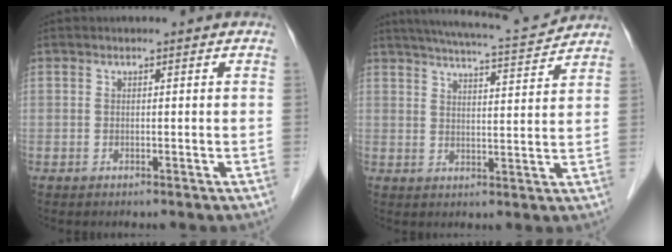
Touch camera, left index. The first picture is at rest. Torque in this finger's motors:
{"motor_torque": [0.36, -0.76, 0.04, -0.01]}